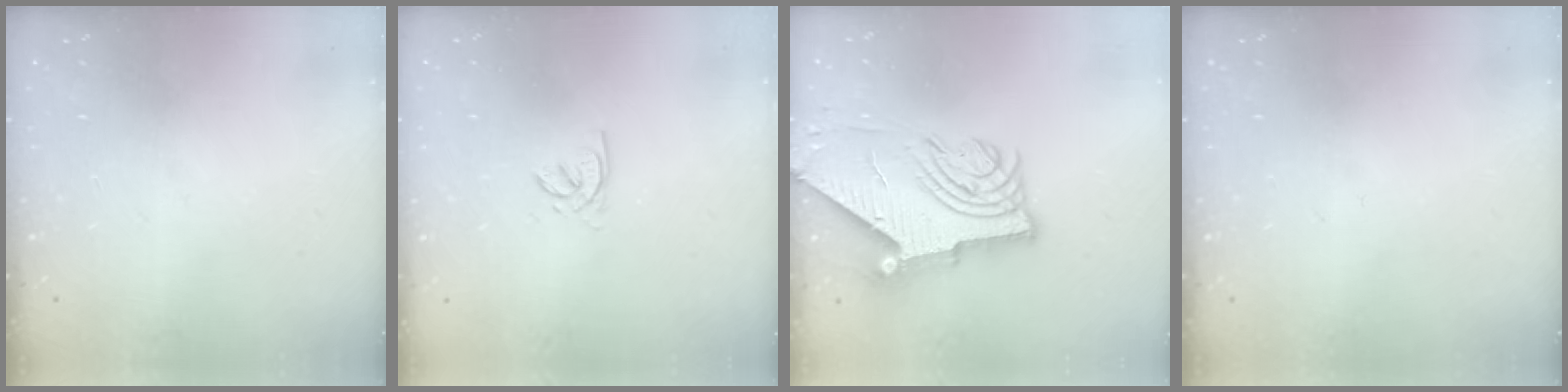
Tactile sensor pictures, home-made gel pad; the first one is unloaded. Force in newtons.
{"total": 1.4, "press": 1.4, "slide": 0.2}
{"total": 10.9, "press": 10.8, "slide": 1.2}
{"total": 0.0}